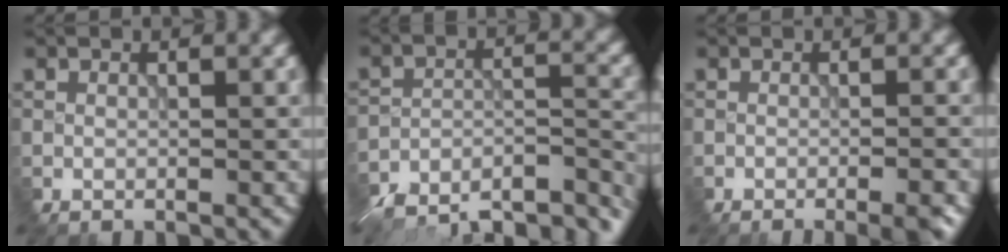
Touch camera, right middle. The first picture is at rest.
{"total": 14.0, "force": [-13.2, 3.7, 2.9], "torque": [-0.054, -0.012, -0.149]}
{"total": 3.2, "force": [-2.0, 0.5, 2.5], "torque": [-0.021, 0.002, -0.004]}